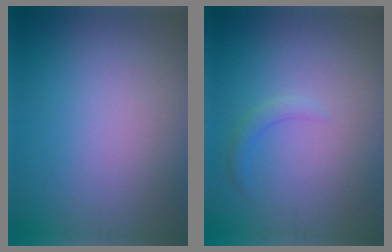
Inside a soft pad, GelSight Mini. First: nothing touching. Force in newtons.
{"total": 1.1, "press": 1.1, "slide": 0.1}